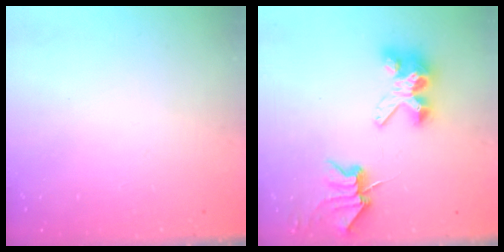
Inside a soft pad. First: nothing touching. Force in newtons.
{"total": 6.9, "press": 6.8, "slide": 1.1}